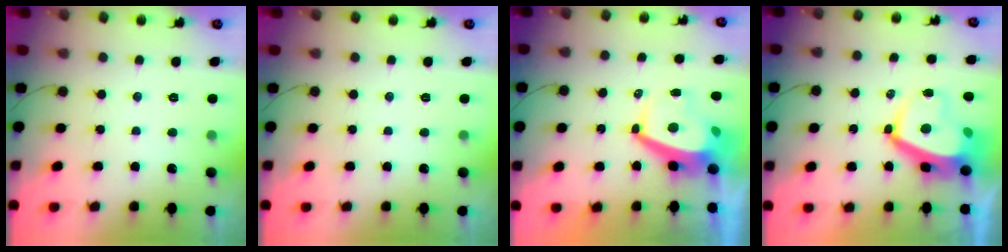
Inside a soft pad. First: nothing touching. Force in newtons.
{"total": 0.0}
{"total": 7.5, "press": 7.5, "slide": 1.0}
{"total": 9.5, "press": 9.5, "slide": 0.9}